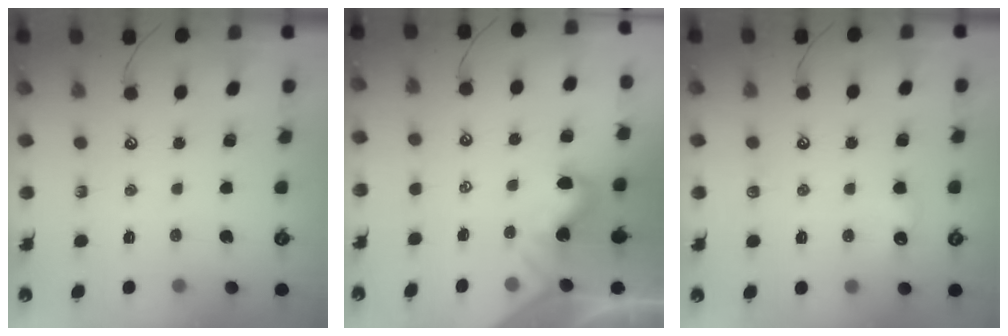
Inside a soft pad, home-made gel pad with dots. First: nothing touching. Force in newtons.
{"total": 1.9, "press": 1.9, "slide": 0.4}
{"total": 4.3, "press": 4.3, "slide": 0.6}